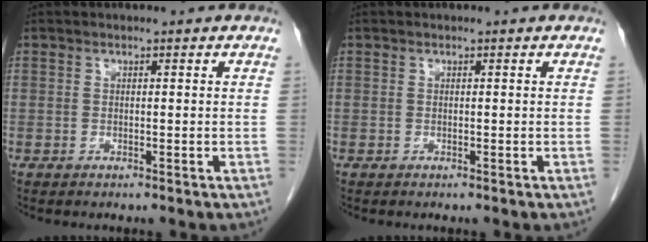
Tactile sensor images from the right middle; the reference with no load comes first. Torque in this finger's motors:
{"motor_torque": [0.09, -0.08, 0.00, -0.01]}